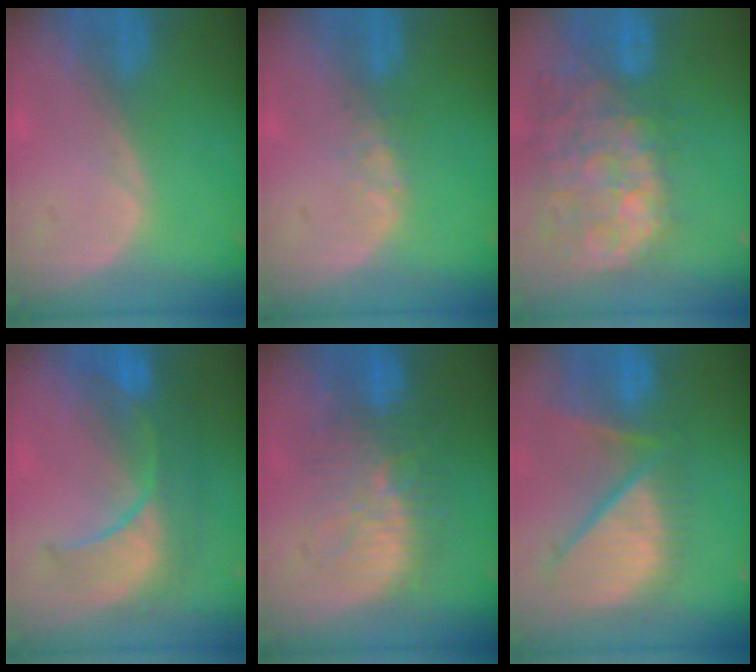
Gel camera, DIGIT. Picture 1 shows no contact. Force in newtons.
{"total": 1.4, "press": 1.4, "slide": 0.2}
{"total": 14.3, "press": 11.6, "slide": 8.3}
{"total": 10.2, "press": 9.1, "slide": 4.5}
{"total": 10.4, "press": 9.6, "slide": 3.8}
{"total": 12.3, "press": 10.6, "slide": 6.3}